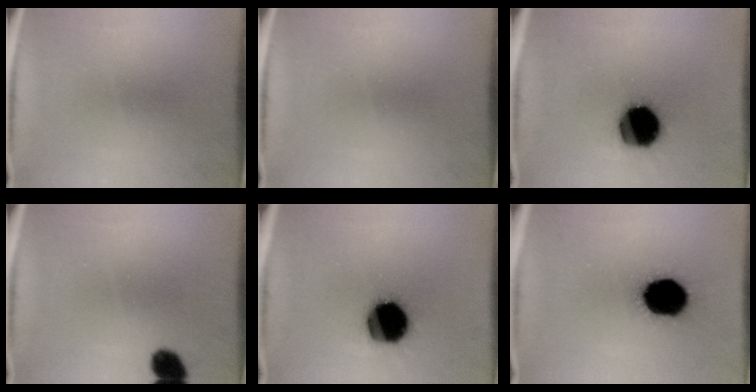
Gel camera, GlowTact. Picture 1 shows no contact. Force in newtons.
{"total": 0.0}
{"total": 18.9}
{"total": 5.4}
{"total": 18.9}
{"total": 19.9}